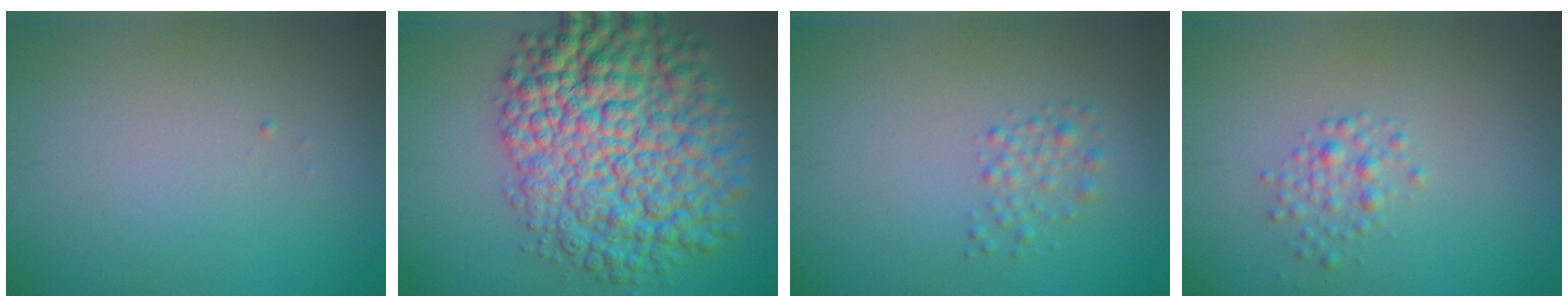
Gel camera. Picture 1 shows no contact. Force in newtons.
{"total": 12.5, "press": 12.5, "slide": 0.3}
{"total": 1.5, "press": 1.5, "slide": 0.1}
{"total": 1.6, "press": 1.6, "slide": 0.1}